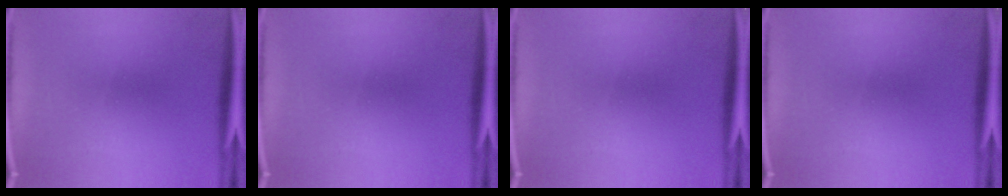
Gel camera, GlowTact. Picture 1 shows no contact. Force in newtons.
{"total": 0.0}
{"total": 0.0}
{"total": 0.0}